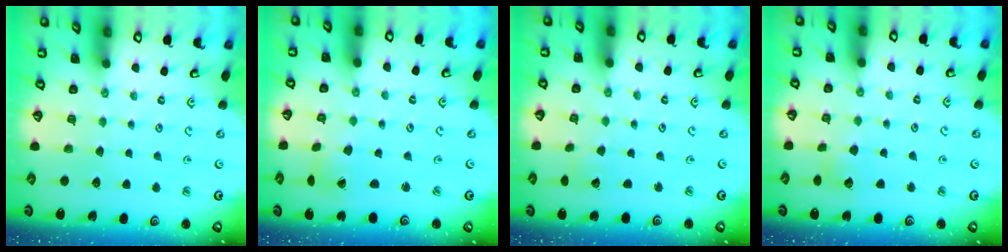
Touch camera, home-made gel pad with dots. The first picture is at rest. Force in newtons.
{"total": 1.5, "press": 1.4, "slide": 0.2}
{"total": 2.1, "press": 2.1, "slide": 0.2}
{"total": 3.9, "press": 3.8, "slide": 0.6}